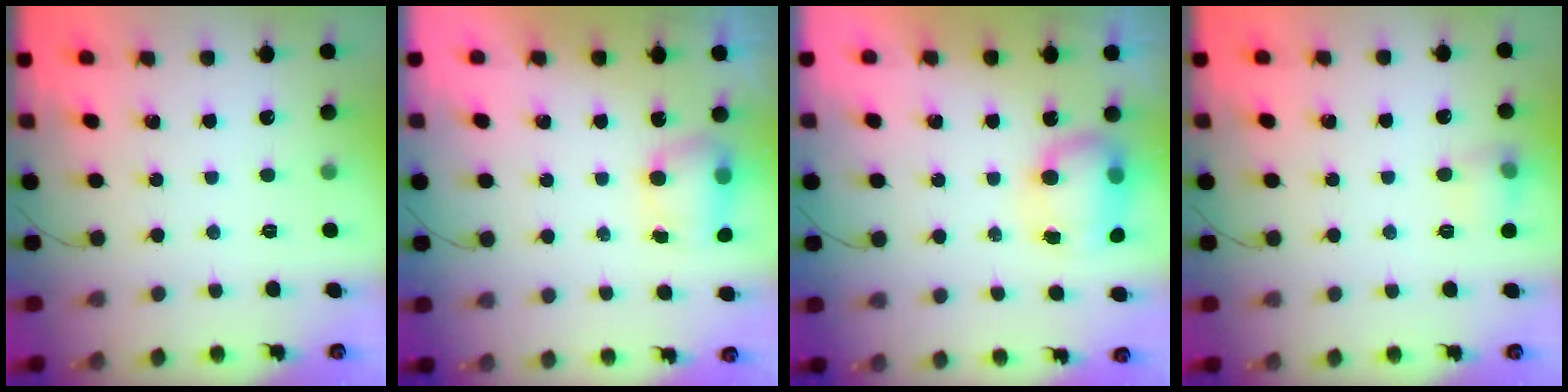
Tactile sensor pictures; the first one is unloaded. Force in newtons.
{"total": 6.6, "press": 6.6, "slide": 0.6}
{"total": 8.3, "press": 8.3, "slide": 0.9}
{"total": 7.7, "press": 7.6, "slide": 1.1}